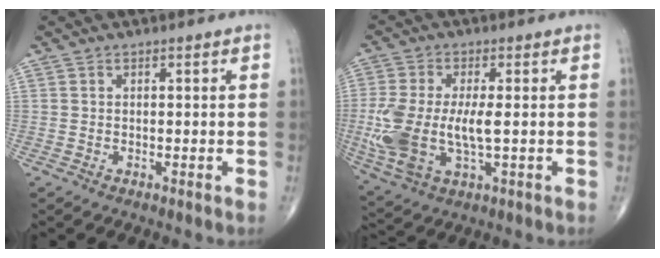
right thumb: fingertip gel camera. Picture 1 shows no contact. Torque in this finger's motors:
{"motor_torque": [2.03, 1.33, 1.34, 0.02, 0.21]}